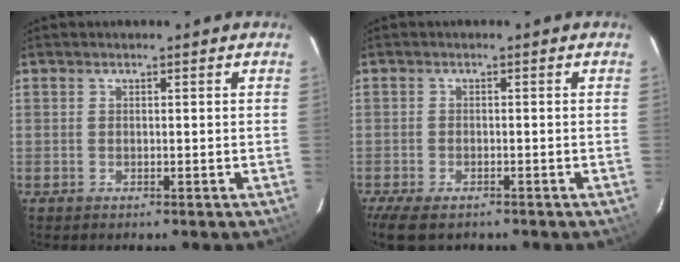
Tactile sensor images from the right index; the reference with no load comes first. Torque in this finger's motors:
{"motor_torque": [1.14, -1.00, 0.17, 0.07]}